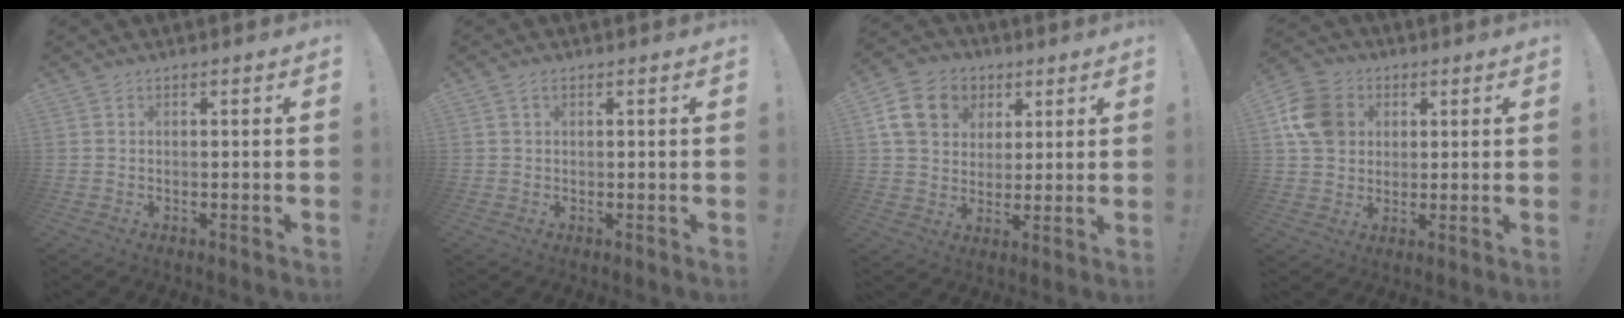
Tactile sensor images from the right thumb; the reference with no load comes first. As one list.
[{"total": 1.6, "force": [0.8, 0.8, 1.1], "torque": [-0.017, 0.000, 0.014]}, {"total": 14.2, "force": [5.4, 11.5, 6.3], "torque": [-0.085, -0.016, 0.111]}, {"total": 11.7, "force": [3.3, 9.9, 5.2], "torque": [-0.077, -0.006, 0.069]}]